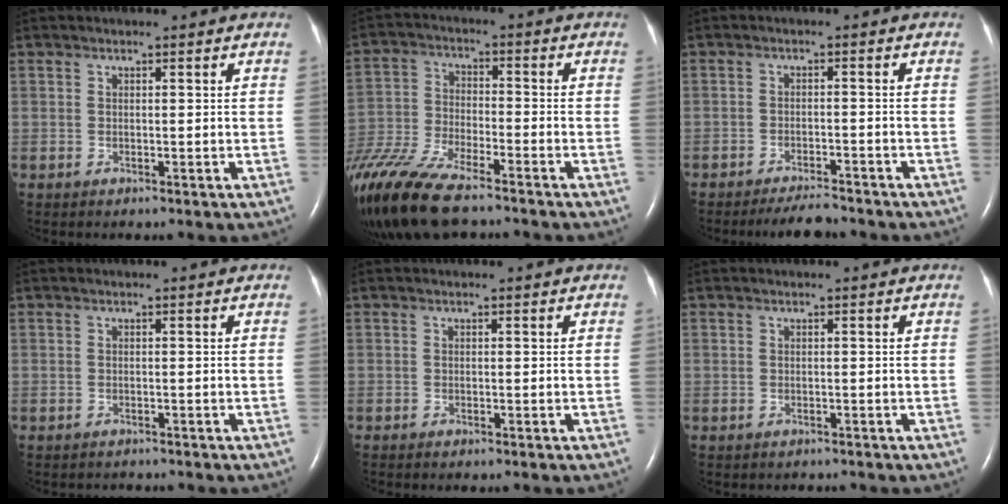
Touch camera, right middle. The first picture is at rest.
{"total": 16.9, "force": [-13.2, 3.6, 10.0], "torque": [-0.235, -0.044, -0.241]}
{"total": 4.2, "force": [-4.0, 0.6, 1.3], "torque": [-0.024, -0.012, -0.066]}
{"total": 1.9, "force": [-1.8, 0.6, 0.2], "torque": [-0.006, -0.005, -0.022]}
{"total": 1.2, "force": [-0.9, 0.2, 0.7], "torque": [-0.011, -0.003, -0.007]}
{"total": 1.6, "force": [-1.5, 0.6, 0.3], "torque": [-0.011, -0.003, -0.017]}